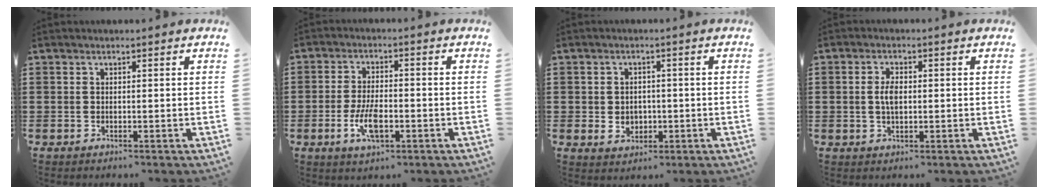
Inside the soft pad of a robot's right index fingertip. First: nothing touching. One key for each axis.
{"total": 6.0, "fx": -2.0, "fy": 2.4, "fz": 5.1, "tx": -0.114, "ty": -0.005, "tz": -0.039}
{"total": 2.9, "fx": -0.3, "fy": 2.6, "fz": 1.3, "tx": -0.025, "ty": 0.004, "tz": -0.011}
{"total": 3.2, "fx": 0.2, "fy": 1.3, "fz": 3.0, "tx": -0.066, "ty": 0.003, "tz": -0.001}